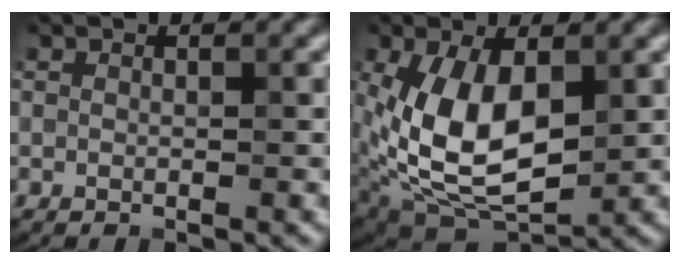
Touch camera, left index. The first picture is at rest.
{"total": 9.9, "force": [0.2, 5.5, 8.3], "torque": [-0.177, -0.003, 0.004]}